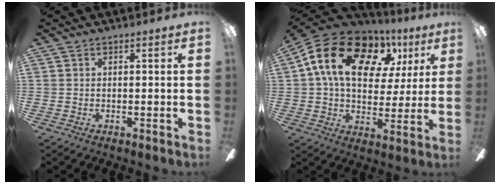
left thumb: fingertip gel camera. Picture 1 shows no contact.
{"total": 19.2, "force": [8.2, 12.4, 12.2], "torque": [-0.211, -0.015, 0.145]}